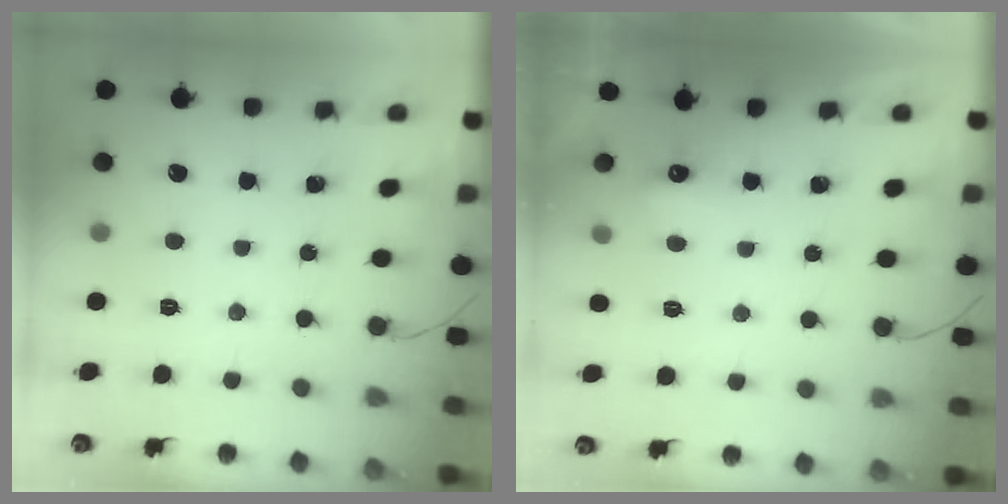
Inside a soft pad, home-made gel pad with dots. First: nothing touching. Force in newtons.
{"total": 3.7, "press": 3.5, "slide": 1.2}